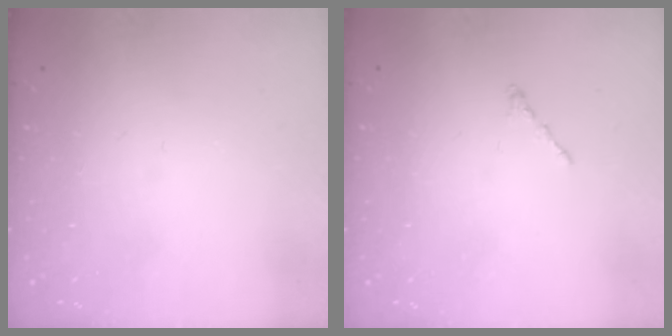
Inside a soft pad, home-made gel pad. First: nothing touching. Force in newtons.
{"total": 0.0}